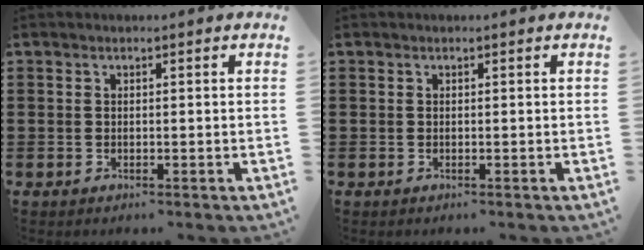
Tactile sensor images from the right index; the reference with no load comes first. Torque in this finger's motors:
{"motor_torque": [-0.26, 0.26, 0.00, 0.00]}